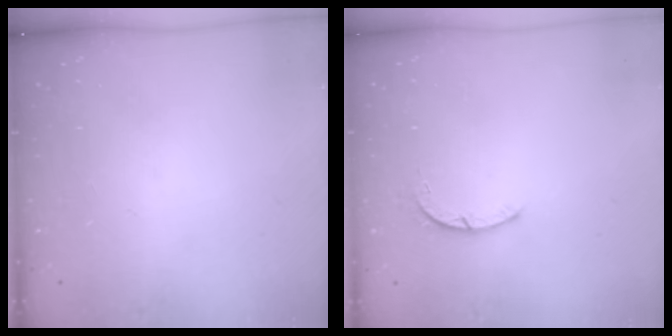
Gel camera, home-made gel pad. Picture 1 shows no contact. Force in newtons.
{"total": 2.4, "press": 2.4, "slide": 0.3}